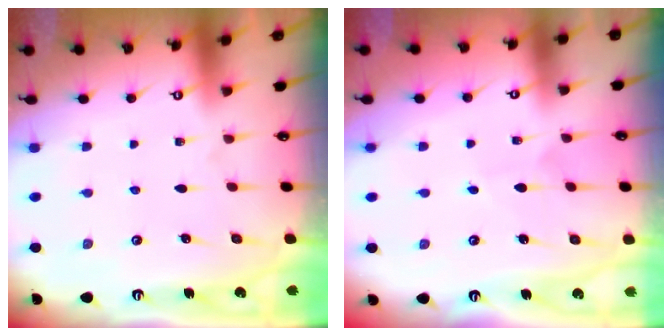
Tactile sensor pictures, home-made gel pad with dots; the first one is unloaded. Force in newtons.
{"total": 3.1, "press": 3.1, "slide": 0.3}